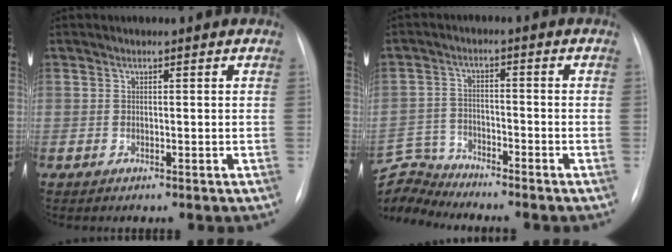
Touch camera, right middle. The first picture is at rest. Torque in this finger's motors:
{"motor_torque": [-0.36, -0.07, -0.15, -0.06]}